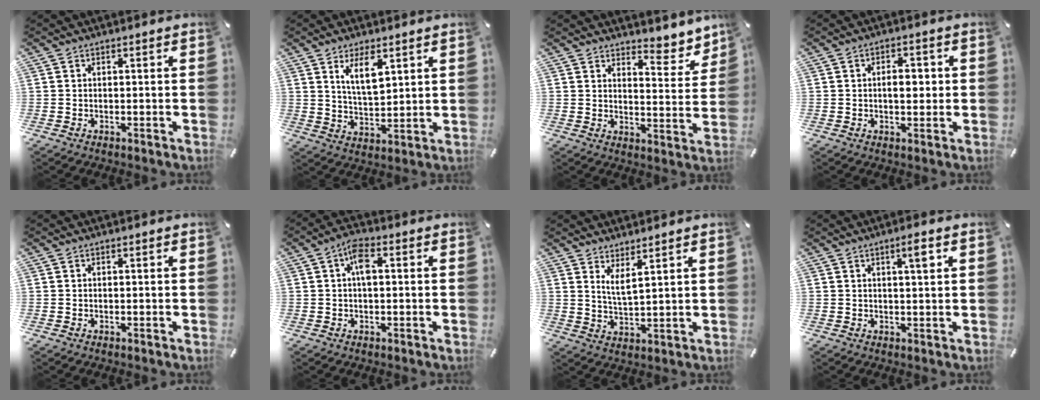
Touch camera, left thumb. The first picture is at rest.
{"total": 7.8, "force": [4.5, 3.2, 5.5], "torque": [-0.096, -0.016, 0.076]}
{"total": 7.3, "force": [6.3, 3.2, 1.8], "torque": [0.002, -0.064, 0.106]}
{"total": 5.0, "force": [0.2, 2.8, 4.1], "torque": [-0.057, 0.000, -0.004]}
{"total": 0.0}
{"total": 5.4, "force": [0.9, 2.5, 4.7], "torque": [-0.077, 0.007, 0.011]}
{"total": 4.6, "force": [3.4, 0.6, 3.1], "torque": [-0.063, -0.016, 0.058]}
{"total": 3.7, "force": [1.7, 0.4, 3.3], "torque": [-0.059, -0.001, 0.024]}